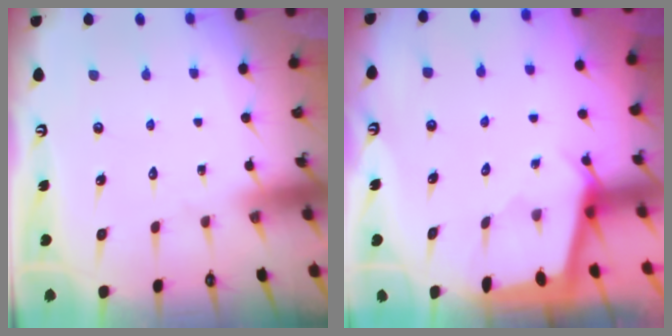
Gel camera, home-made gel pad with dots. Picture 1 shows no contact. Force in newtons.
{"total": 2.2, "press": 2.2, "slide": 0.3}